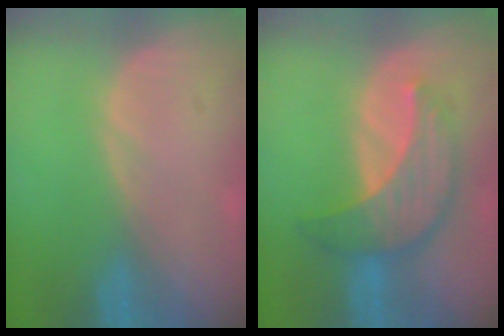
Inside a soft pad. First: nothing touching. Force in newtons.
{"total": 7.8, "press": 7.5, "slide": 2.2}